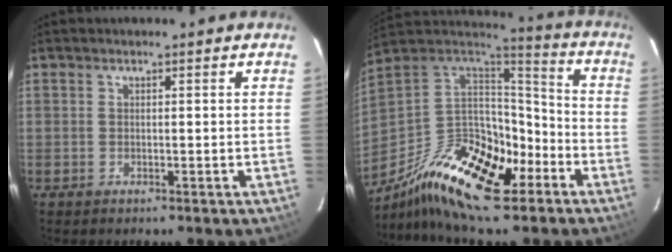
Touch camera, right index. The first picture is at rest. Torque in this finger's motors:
{"motor_torque": [1.66, -0.47, 0.90, 0.21]}